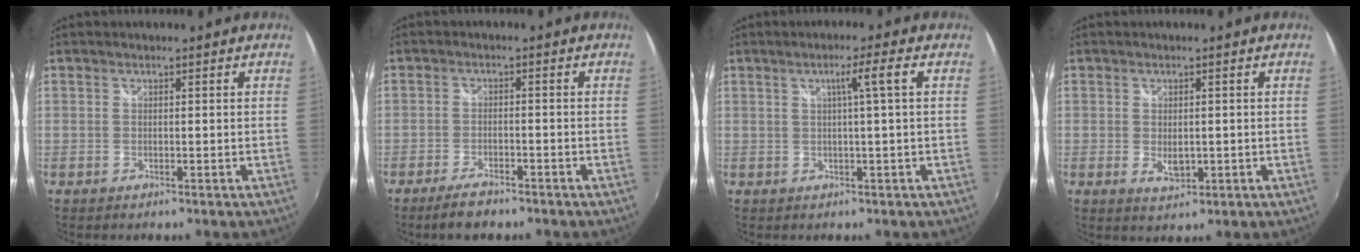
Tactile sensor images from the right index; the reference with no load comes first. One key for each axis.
{"total": 4.9, "fx": -3.9, "fy": 1.5, "fz": 2.6, "tx": -0.067, "ty": -0.005, "tz": -0.072}
{"total": 3.7, "fx": 0.8, "fy": -1.0, "fz": 3.5, "tx": -0.060, "ty": 0.002, "tz": 0.014}
{"total": 3.1, "fx": -0.4, "fy": 2.0, "fz": 2.3, "tx": -0.038, "ty": -0.006, "tz": -0.004}